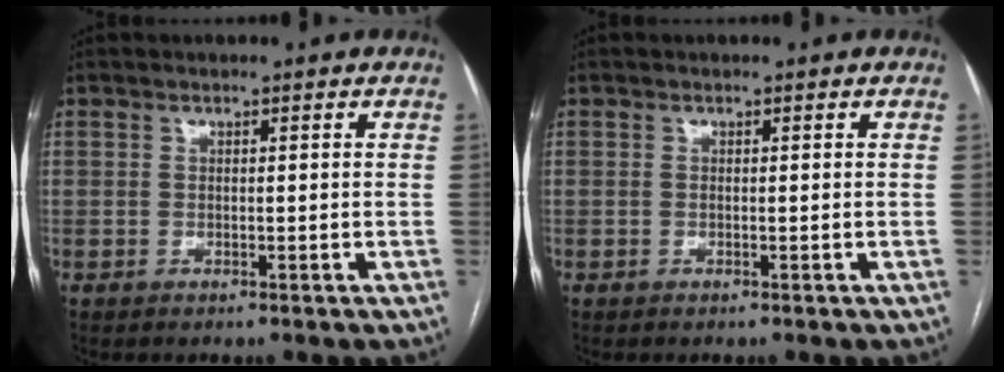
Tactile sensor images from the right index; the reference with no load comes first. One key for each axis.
{"total": 0.0}